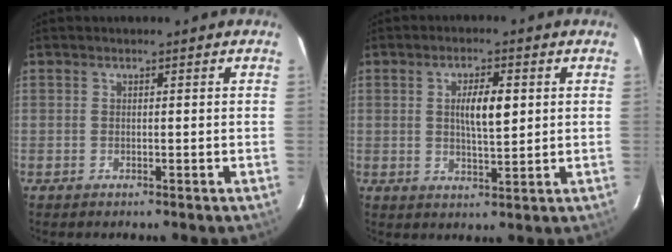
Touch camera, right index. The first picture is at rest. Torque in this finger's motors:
{"motor_torque": [0.41, 0.18, 0.24, 0.09]}